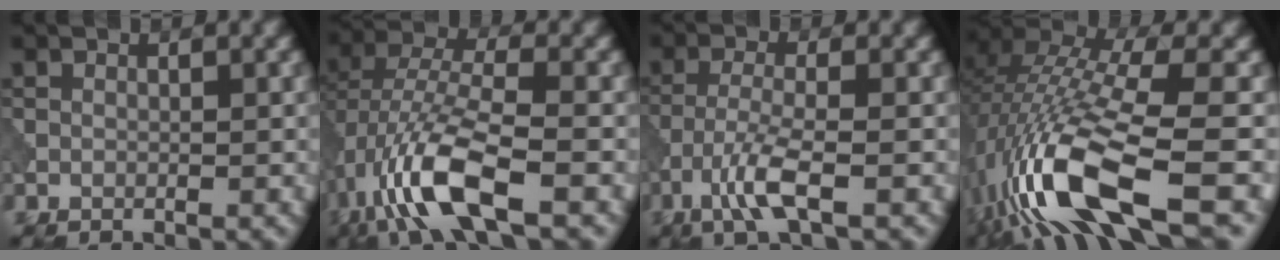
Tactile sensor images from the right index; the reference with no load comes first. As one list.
[{"total": 9.0, "force": [-3.8, 3.0, 7.5], "torque": [-0.157, 0.006, -0.082]}, {"total": 4.0, "force": [-2.1, 0.6, 3.4], "torque": [-0.075, 0.004, -0.051]}, {"total": 13.9, "force": [-4.4, 4.6, 12.4], "torque": [-0.260, 0.005, -0.073]}]